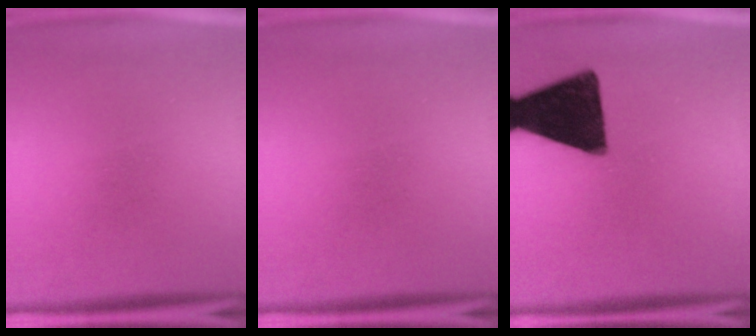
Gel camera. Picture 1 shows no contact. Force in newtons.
{"total": 0.0}
{"total": 17.2}